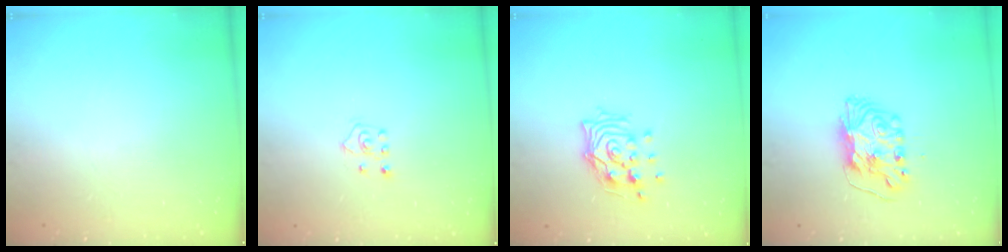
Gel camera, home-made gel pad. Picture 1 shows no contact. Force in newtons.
{"total": 5.0, "press": 4.9, "slide": 0.8}
{"total": 12.0, "press": 12.0, "slide": 0.9}
{"total": 7.7, "press": 7.7, "slide": 0.8}